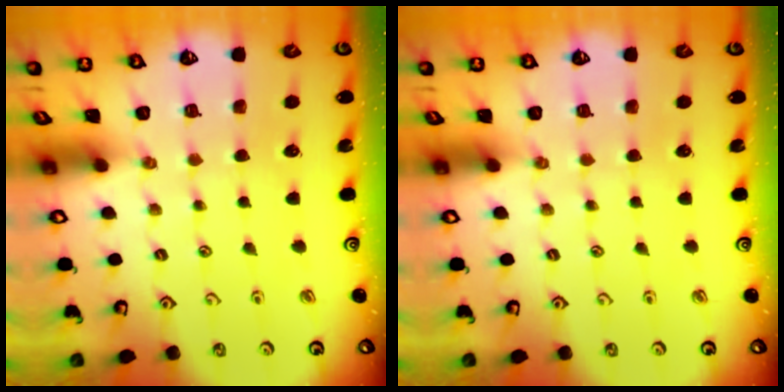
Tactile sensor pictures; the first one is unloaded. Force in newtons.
{"total": 0.0}